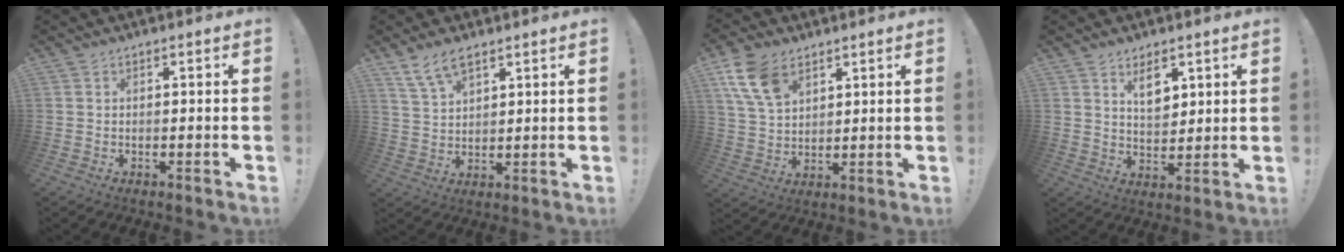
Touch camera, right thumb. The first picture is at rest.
{"total": 7.3, "force": [5.1, 3.4, 4.1], "torque": [-0.074, -0.020, 0.097]}
{"total": 12.5, "force": [6.8, 7.9, 6.9], "torque": [-0.131, -0.021, 0.134]}
{"total": 7.4, "force": [4.3, 4.2, 4.2], "torque": [-0.062, -0.022, 0.077]}